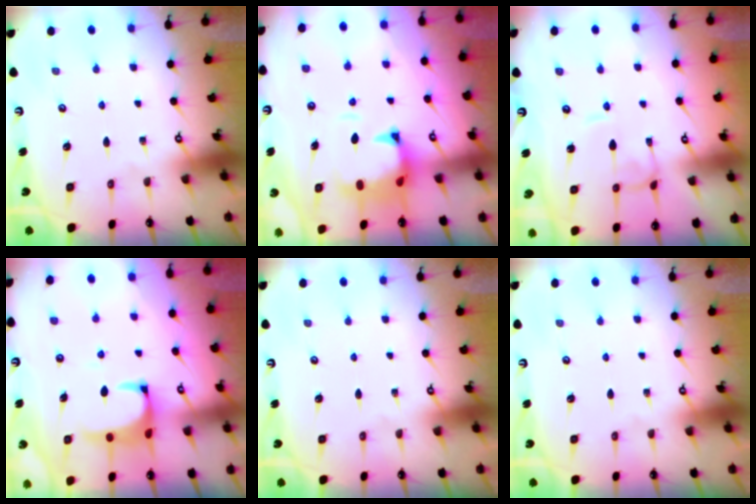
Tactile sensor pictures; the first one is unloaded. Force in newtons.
{"total": 2.0, "press": 1.4, "slide": 1.4}
{"total": 1.1, "press": 1.0, "slide": 0.3}
{"total": 1.5, "press": 1.2, "slide": 0.8}
{"total": 0.0}
{"total": 0.0}